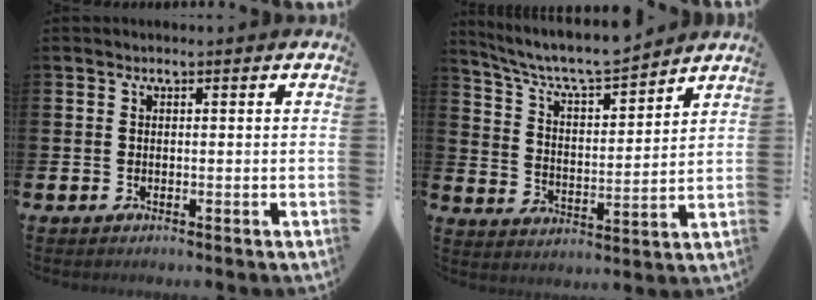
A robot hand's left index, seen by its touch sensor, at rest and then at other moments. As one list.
[{"total": 7.4, "force": [7.0, 0.9, 2.2], "torque": [-0.080, -0.050, 0.122]}]